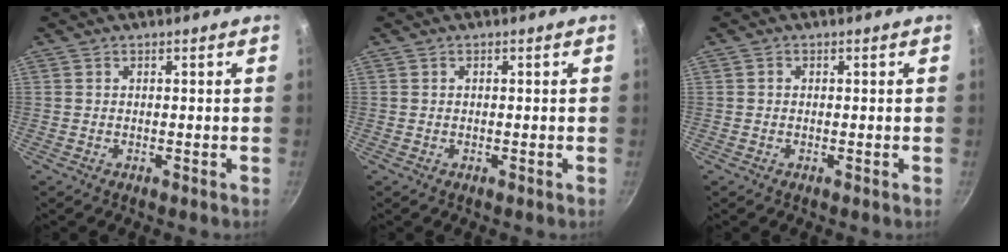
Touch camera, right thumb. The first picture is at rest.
{"total": 0.0}
{"total": 0.6, "force": [0.1, 0.6, 0.3], "torque": [-0.004, 0.004, 0.001]}